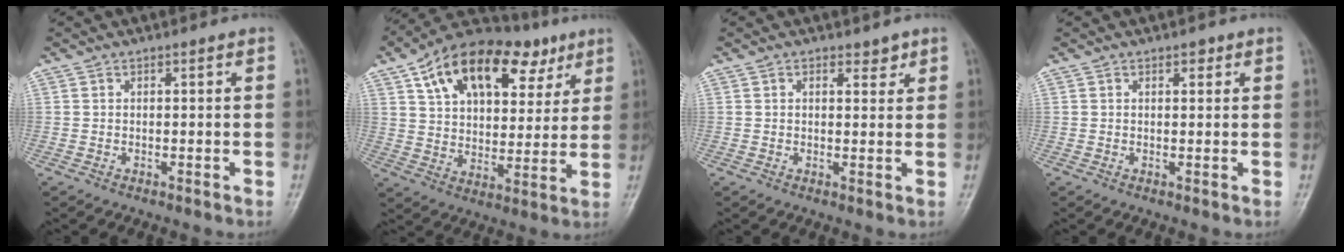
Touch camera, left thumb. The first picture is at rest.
{"total": 23.1, "force": [11.5, 13.1, 15.1], "torque": [-0.205, 0.004, 0.188]}
{"total": 2.4, "force": [1.5, 1.4, 1.3], "torque": [-0.003, -0.007, 0.020]}
{"total": 1.6, "force": [0.9, 0.9, 0.9], "torque": [0.000, -0.002, 0.010]}